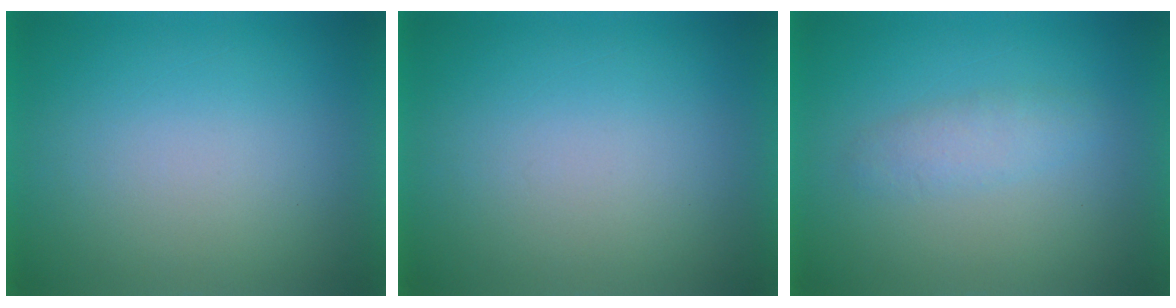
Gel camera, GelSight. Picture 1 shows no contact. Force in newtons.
{"total": 0.0}
{"total": 2.4}